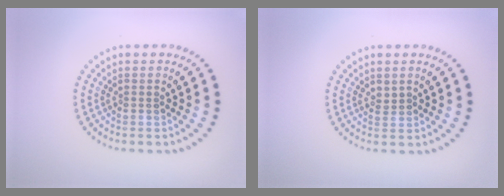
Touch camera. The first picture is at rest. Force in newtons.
{"total": 0.9, "press": 0.8, "slide": 0.3}